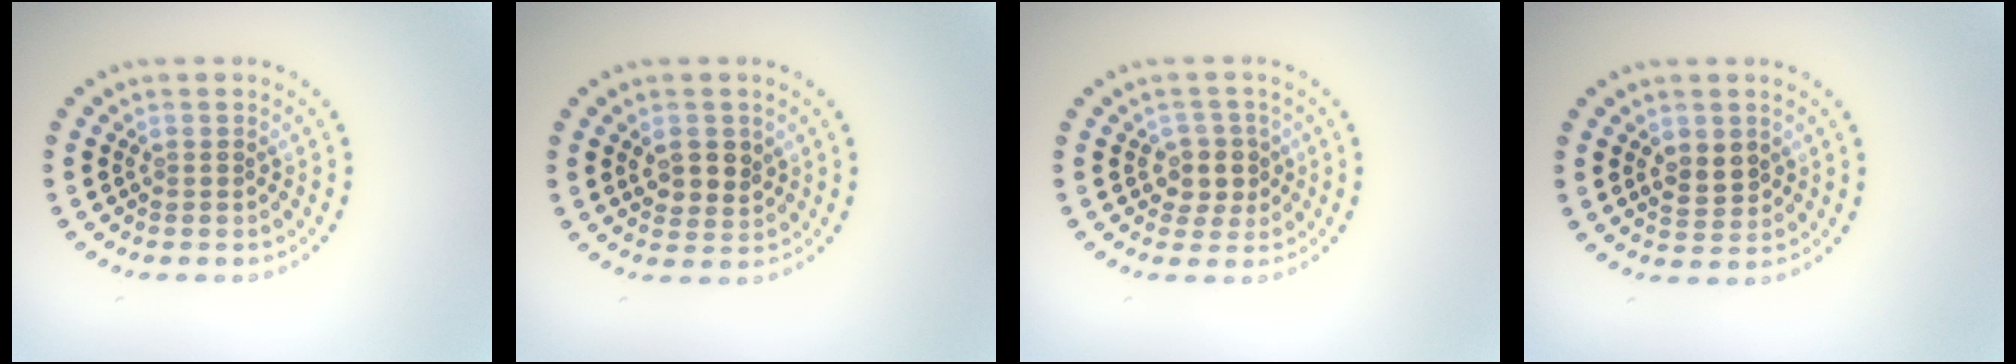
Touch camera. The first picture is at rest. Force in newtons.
{"total": 2.6, "press": 2.4, "slide": 1.0}
{"total": 2.5, "press": 2.2, "slide": 1.2}
{"total": 2.4, "press": 2.4, "slide": 0.3}